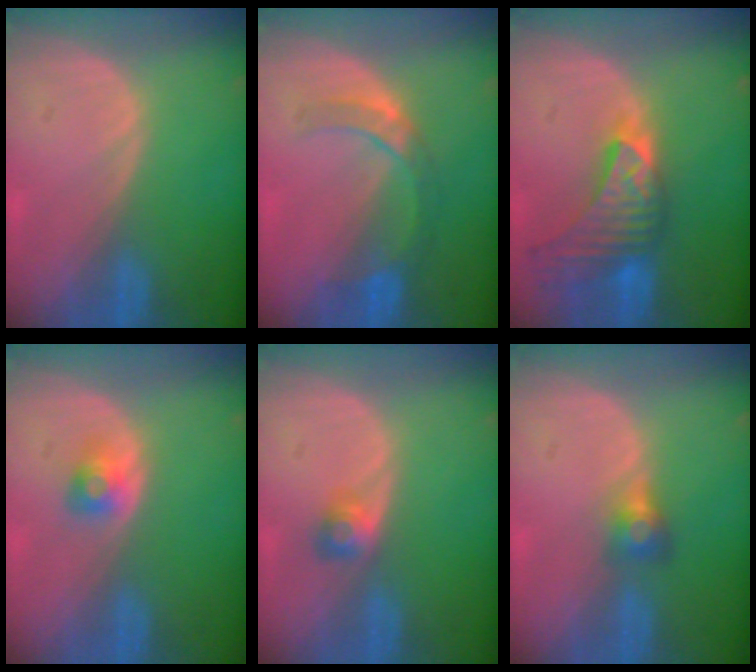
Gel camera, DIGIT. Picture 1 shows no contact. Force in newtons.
{"total": 5.0, "press": 4.9, "slide": 1.0}
{"total": 9.2, "press": 8.5, "slide": 3.7}
{"total": 2.6, "press": 2.4, "slide": 1.0}
{"total": 2.6, "press": 2.3, "slide": 1.1}
{"total": 2.8, "press": 2.6, "slide": 1.0}